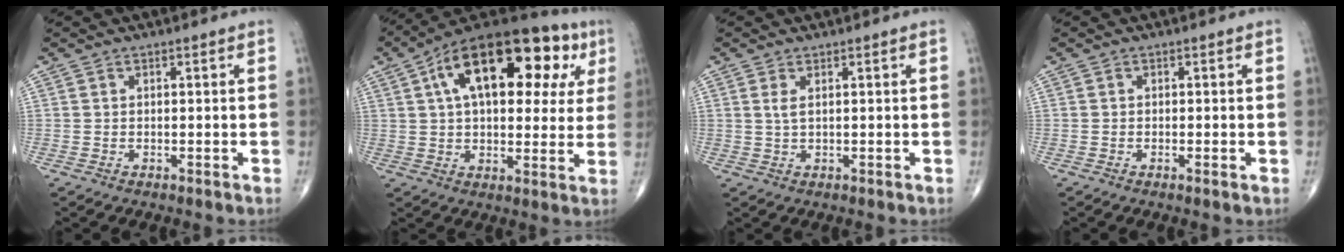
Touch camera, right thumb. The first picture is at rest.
{"total": 25.3, "force": [8.8, 13.0, 19.8], "torque": [-0.272, 0.030, 0.127]}
{"total": 1.7, "force": [0.7, 0.5, 1.5], "torque": [-0.035, -0.001, 0.019]}
{"total": 0.9, "force": [-0.3, 0.1, 0.9], "torque": [-0.020, -0.003, -0.006]}